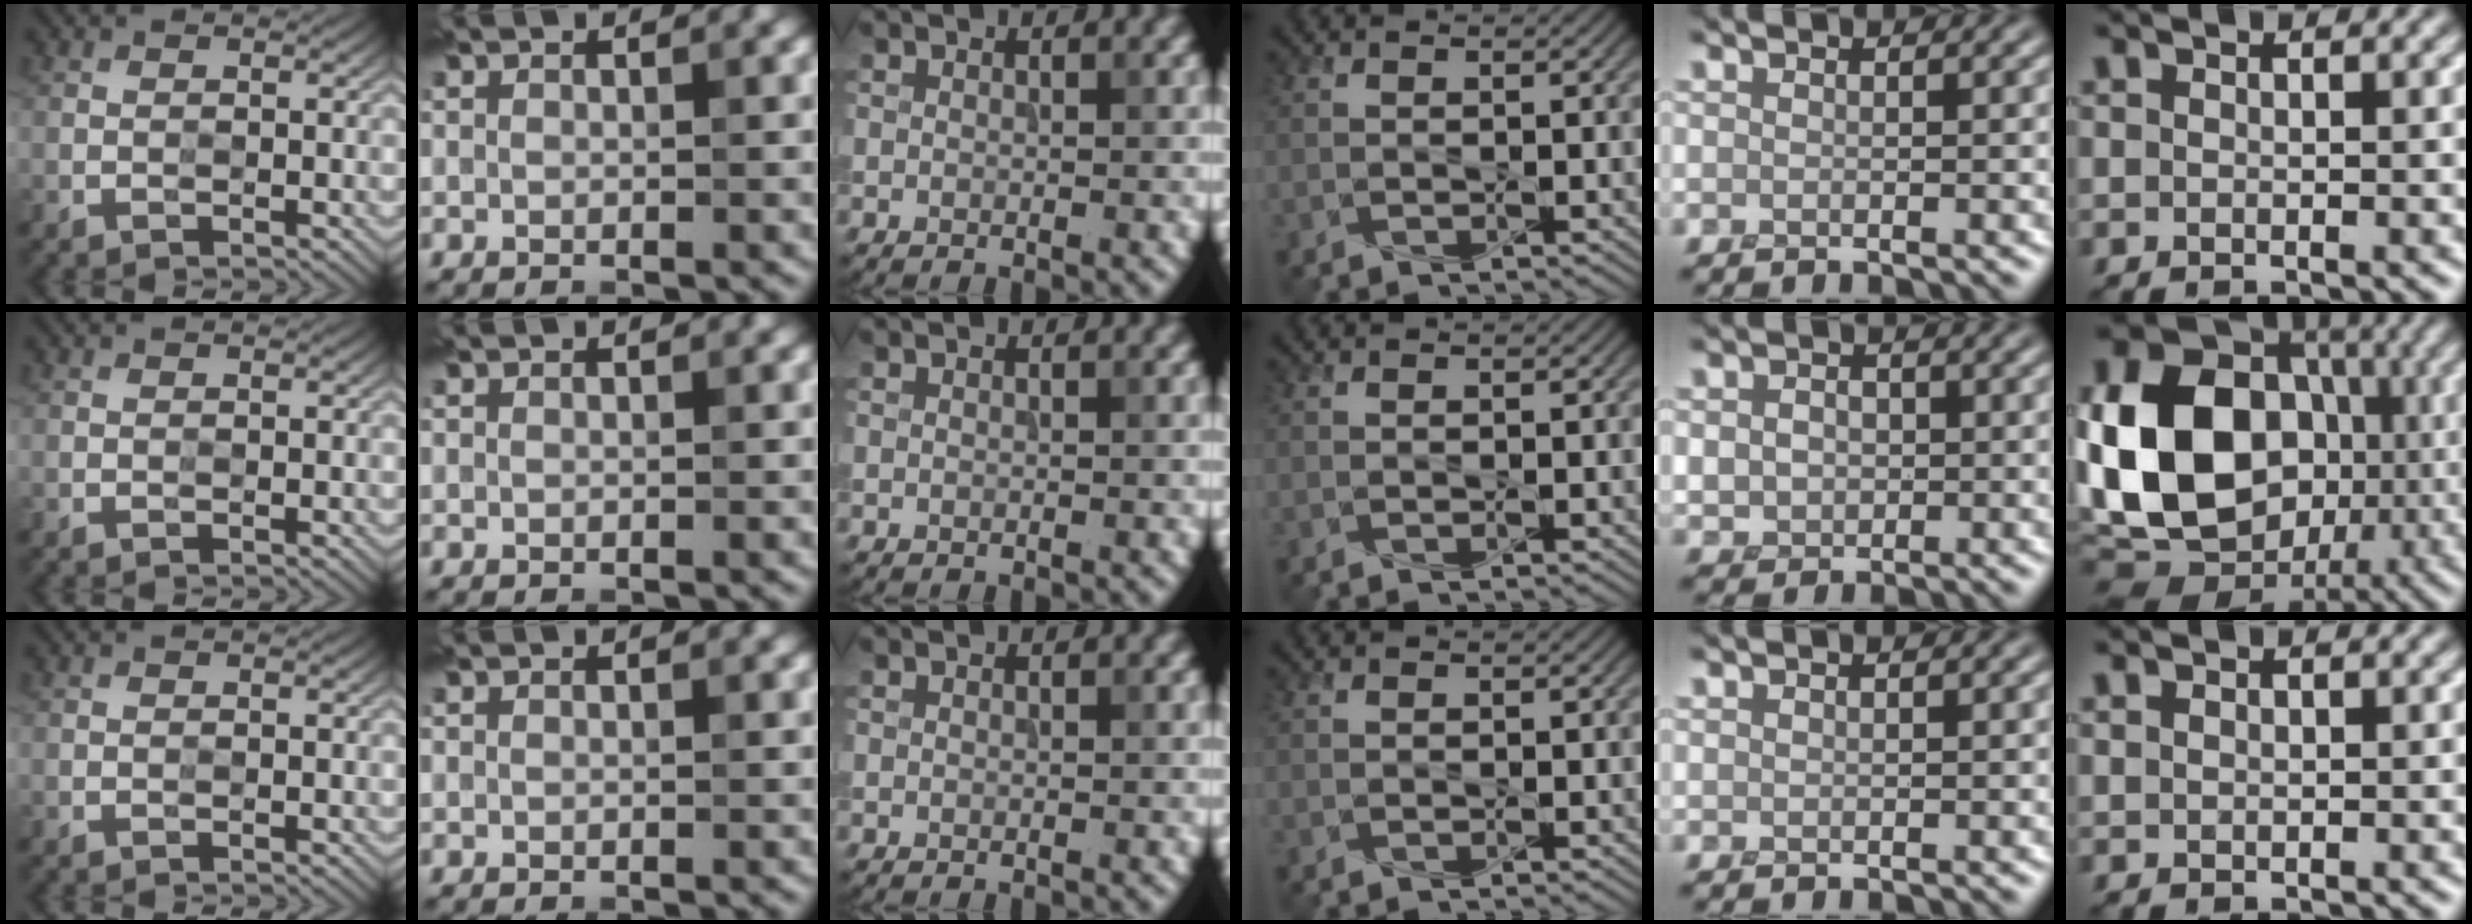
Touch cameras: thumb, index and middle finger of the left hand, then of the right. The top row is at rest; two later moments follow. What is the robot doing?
{"motion": "press", "object": "gel pad"}